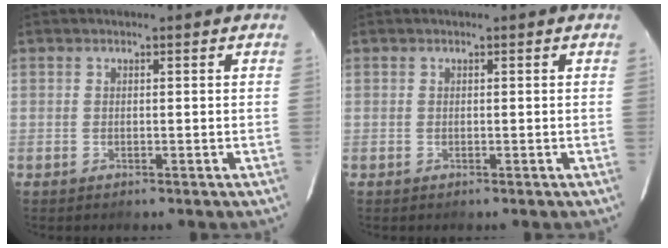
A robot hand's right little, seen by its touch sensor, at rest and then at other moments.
{"total": 0.0}